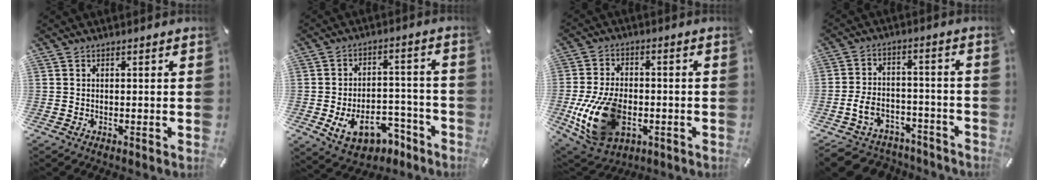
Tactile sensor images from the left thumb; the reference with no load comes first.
{"total": 11.8, "force": [-5.6, 7.5, 7.1], "torque": [-0.100, 0.046, -0.088]}
{"total": 17.0, "force": [-4.0, 11.1, 12.2], "torque": [-0.257, 0.004, -0.064]}
{"total": 8.3, "force": [-3.7, 6.4, 3.7], "torque": [-0.077, 0.032, -0.063]}